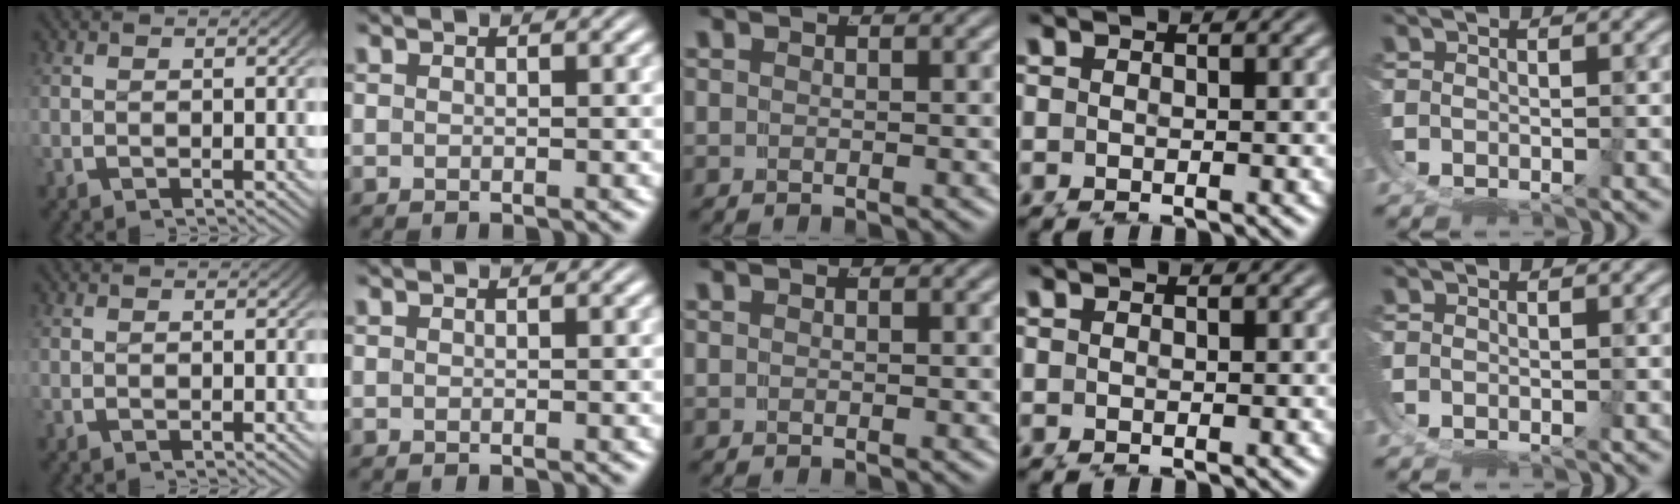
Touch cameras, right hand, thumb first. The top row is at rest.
{}